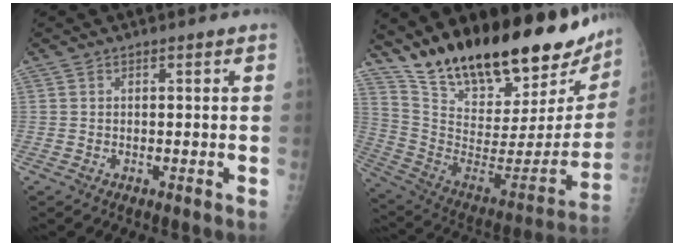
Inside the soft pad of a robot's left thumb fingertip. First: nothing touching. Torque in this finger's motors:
{"motor_torque": [1.87, 1.82, 1.43, -1.34, 0.13]}